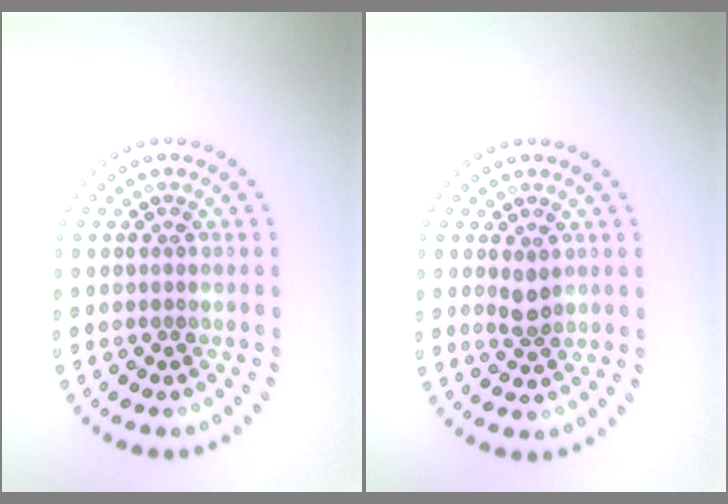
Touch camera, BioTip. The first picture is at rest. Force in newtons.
{"total": 1.5, "press": 1.5, "slide": 0.4}